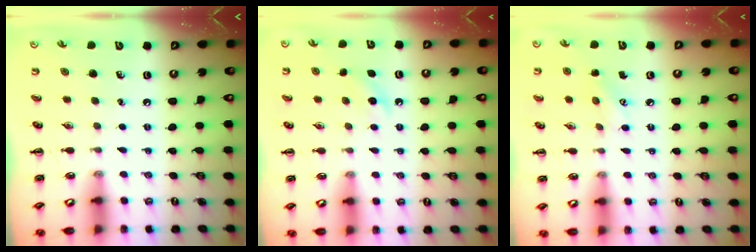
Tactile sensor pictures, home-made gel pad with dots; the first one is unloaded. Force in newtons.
{"total": 5.3, "press": 5.1, "slide": 1.5}
{"total": 5.5, "press": 5.4, "slide": 1.2}